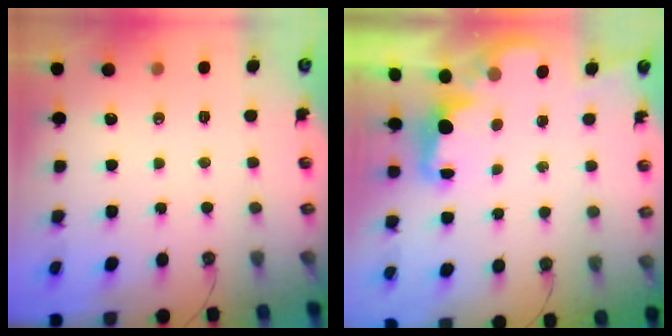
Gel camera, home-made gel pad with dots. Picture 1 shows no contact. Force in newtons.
{"total": 2.0, "press": 1.9, "slide": 0.7}